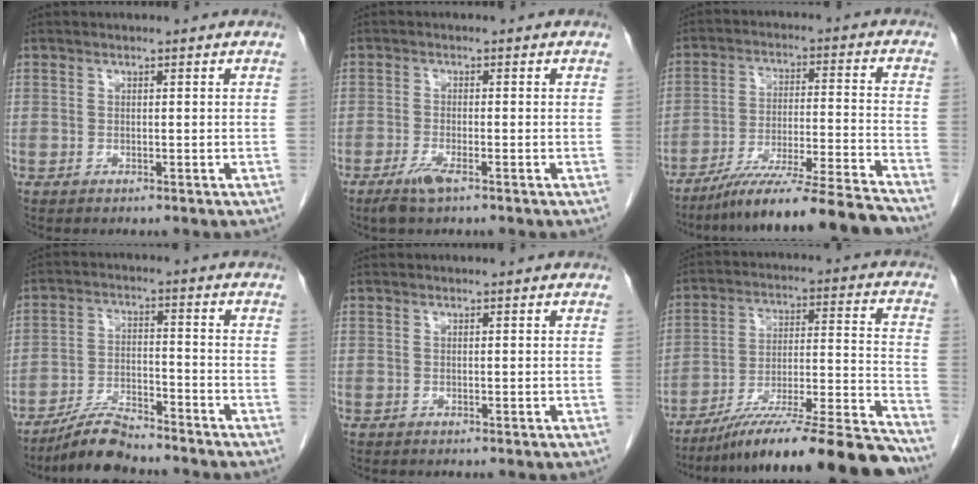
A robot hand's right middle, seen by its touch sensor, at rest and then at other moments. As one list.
[{"total": 3.0, "force": [-2.0, 0.4, 2.2], "torque": [-0.052, -0.006, -0.040]}, {"total": 17.1, "force": [-15.1, -2.1, 7.6], "torque": [-0.114, -0.014, -0.250]}, {"total": 7.5, "force": [-6.8, 1.0, 3.0], "torque": [-0.056, -0.013, -0.123]}, {"total": 0.0}, {"total": 22.4, "force": [-19.5, -0.8, 11.0], "torque": [-0.136, -0.001, -0.312]}]